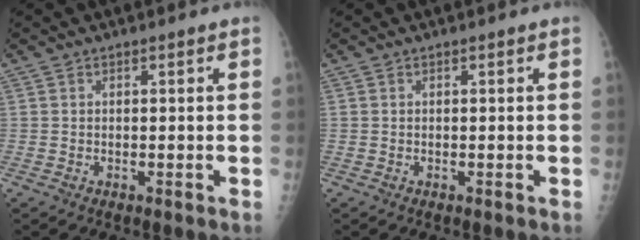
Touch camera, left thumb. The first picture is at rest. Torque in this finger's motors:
{"motor_torque": [0.00, 0.00, -0.01, -0.02, 0.00]}